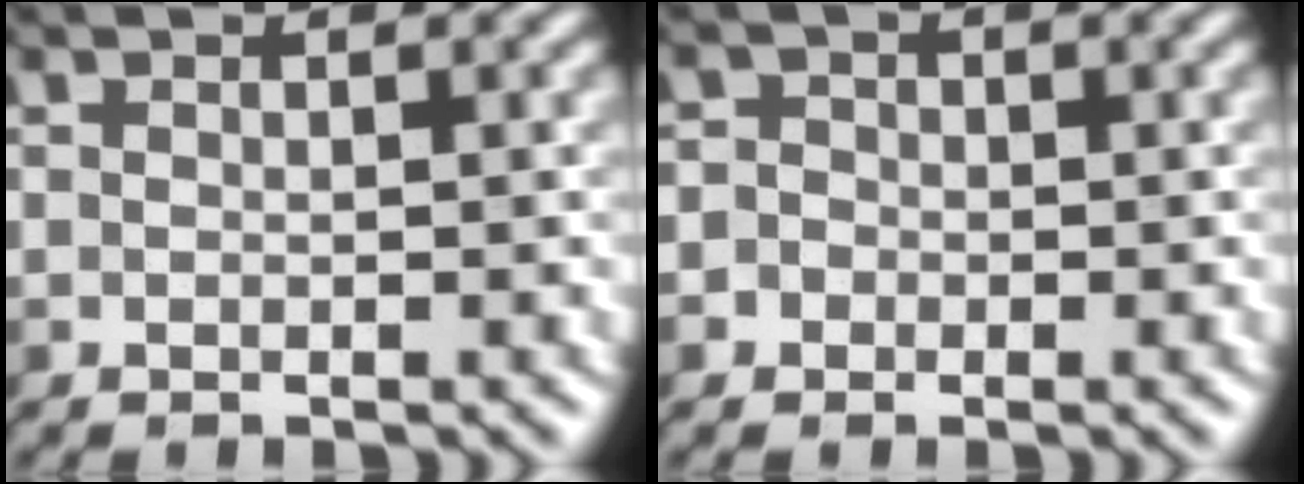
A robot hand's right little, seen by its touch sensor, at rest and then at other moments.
{"total": 2.6, "force": [-0.3, 2.5, 0.7], "torque": [-0.007, 0.010, -0.026]}